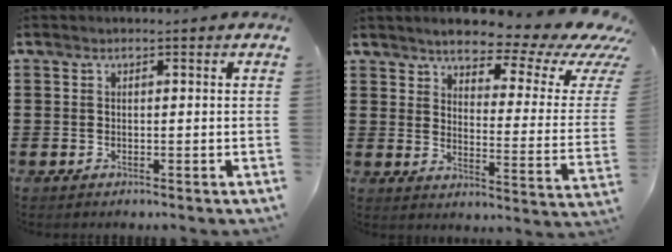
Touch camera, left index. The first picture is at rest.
{"total": 6.0, "force": [5.1, 1.0, 3.1], "torque": [-0.062, -0.043, 0.079]}